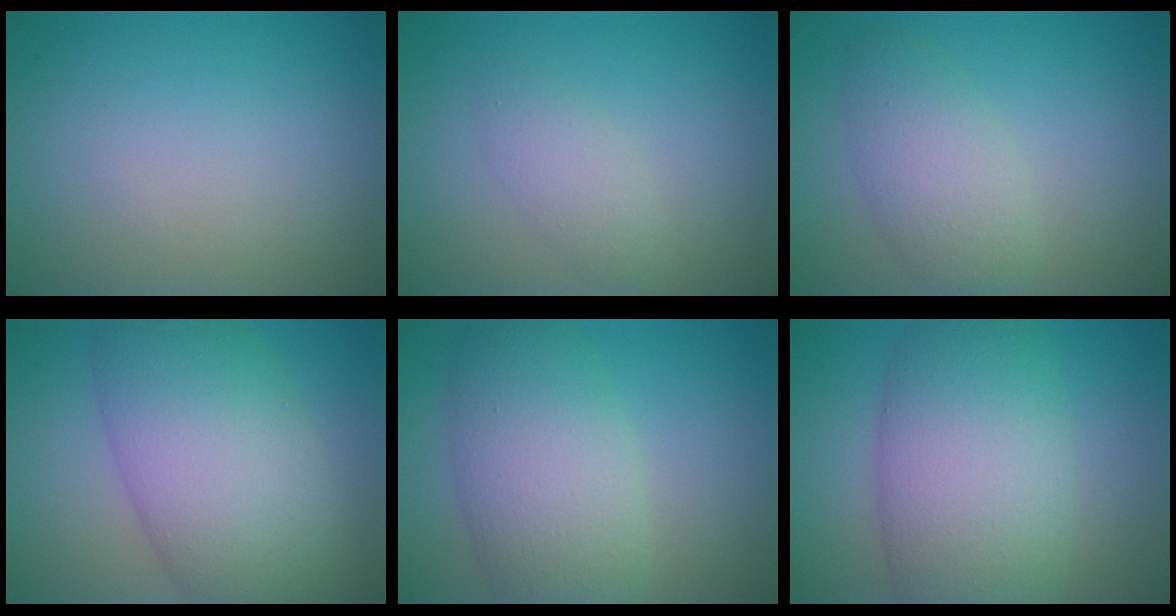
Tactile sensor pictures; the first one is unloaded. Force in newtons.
{"total": 1.9, "press": 1.9, "slide": 0.1}
{"total": 3.7, "press": 3.7, "slide": 0.1}
{"total": 10.4, "press": 10.4, "slide": 0.2}
{"total": 7.1, "press": 7.1, "slide": 0.4}
{"total": 9.9, "press": 9.9, "slide": 0.5}